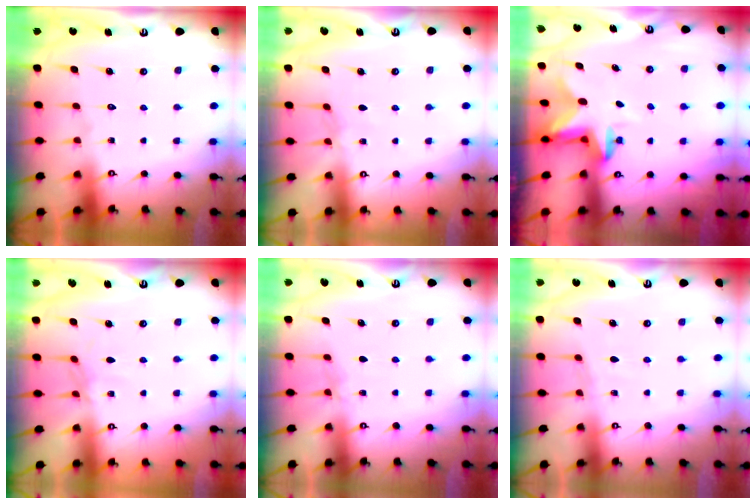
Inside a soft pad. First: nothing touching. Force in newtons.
{"total": 2.8, "press": 2.8, "slide": 0.4}
{"total": 2.7, "press": 2.7, "slide": 0.5}
{"total": 2.6, "press": 2.5, "slide": 0.5}
{"total": 2.8, "press": 2.6, "slide": 0.9}
{"total": 2.4, "press": 2.4, "slide": 0.4}